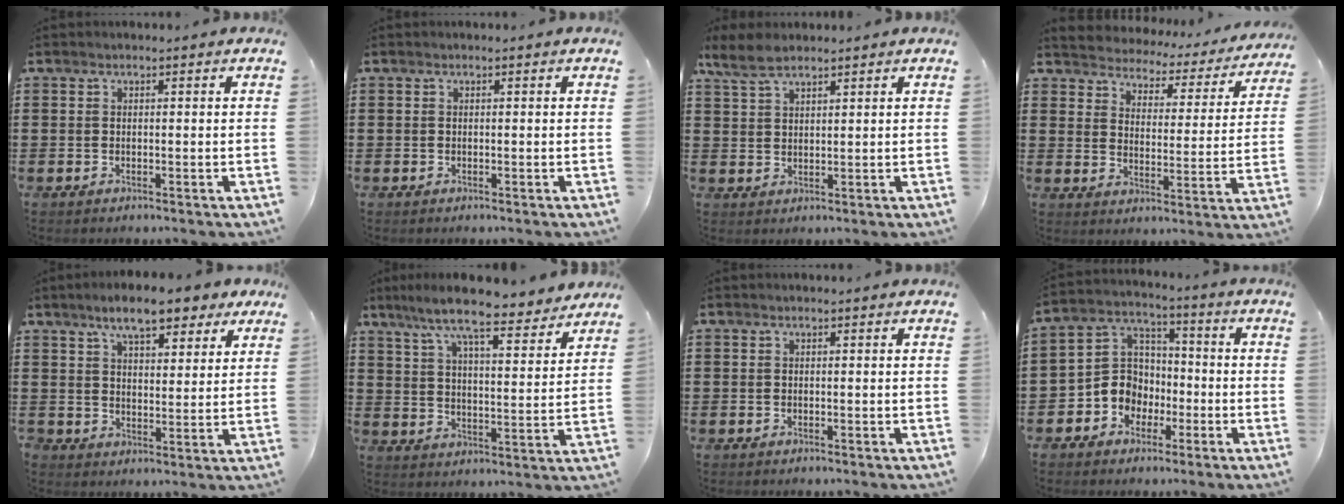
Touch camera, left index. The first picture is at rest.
{"total": 0.0}
{"total": 4.5, "force": [3.3, 1.6, 2.6], "torque": [-0.059, 0.002, 0.061]}
{"total": 2.5, "force": [2.5, 0.4, -0.3], "torque": [-0.017, -0.028, 0.032]}
{"total": 7.7, "force": [6.2, 2.6, 3.8], "torque": [-0.086, -0.005, 0.114]}
{"total": 9.4, "force": [8.0, 0.6, 4.8], "torque": [-0.115, -0.047, 0.135]}
{"total": 0.0}
{"total": 7.2, "force": [-2.4, 6.4, 2.1], "torque": [-0.075, 0.008, -0.051]}